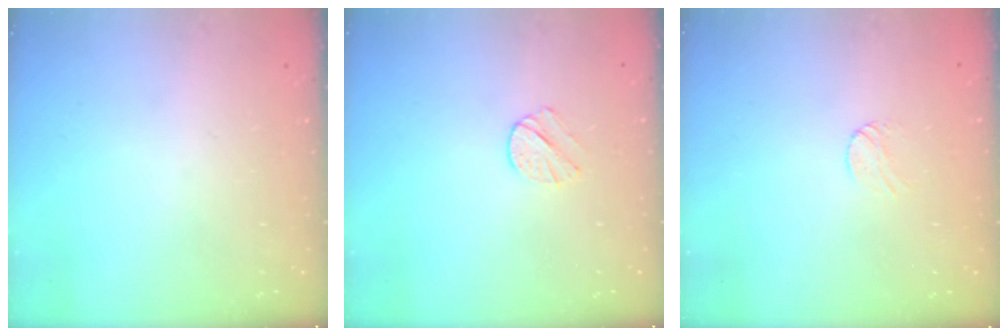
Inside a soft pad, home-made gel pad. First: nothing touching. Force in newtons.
{"total": 5.4, "press": 5.4, "slide": 0.7}
{"total": 3.6, "press": 3.6, "slide": 0.2}